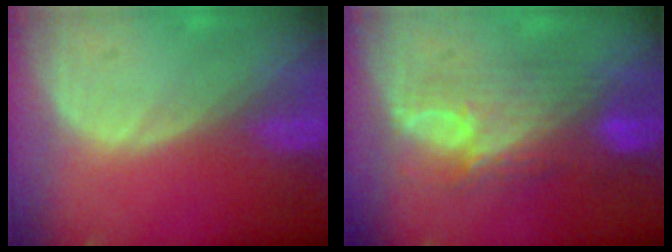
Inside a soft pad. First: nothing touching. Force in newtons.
{"total": 8.3, "press": 7.9, "slide": 2.3}